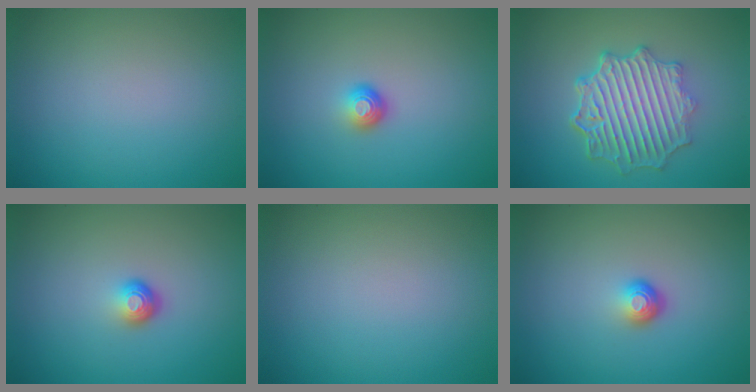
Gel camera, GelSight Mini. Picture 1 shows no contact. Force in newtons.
{"total": 1.6, "press": 1.1, "slide": 1.1}
{"total": 6.6, "press": 5.2, "slide": 4.0}
{"total": 1.7, "press": 1.1, "slide": 1.3}
{"total": 0.0}
{"total": 1.7, "press": 1.1, "slide": 1.3}